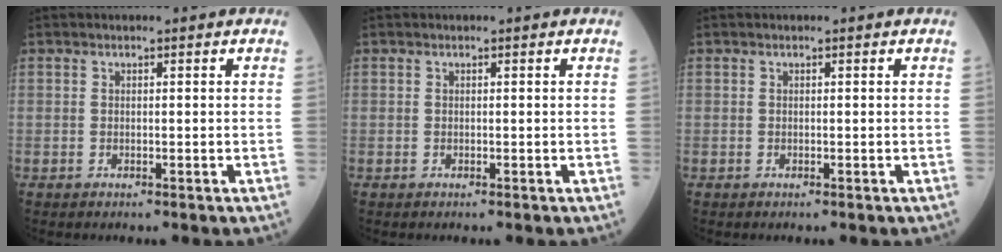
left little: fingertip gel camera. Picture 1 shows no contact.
{"total": 0.0}
{"total": 0.0}